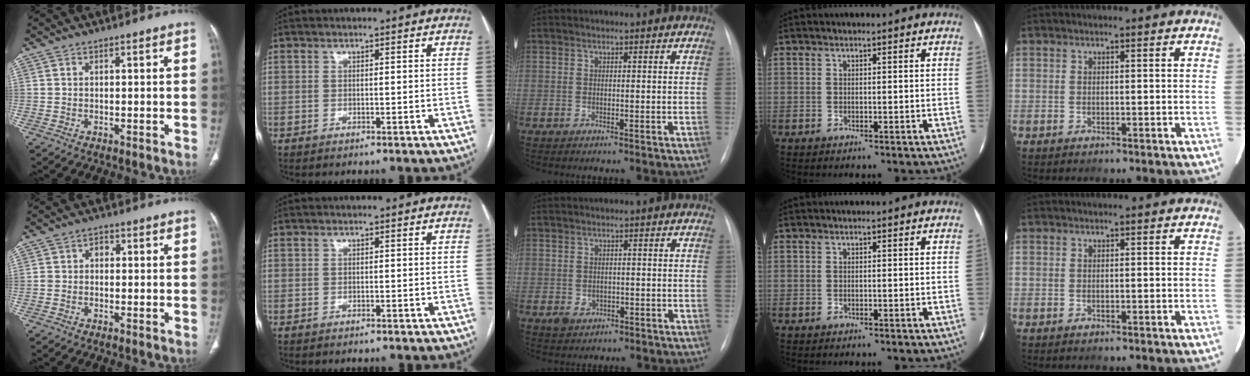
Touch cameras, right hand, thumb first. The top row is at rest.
{"thumb": {"total": 2.3, "force": [-0.1, 1.9, 1.3], "torque": [-0.010, 0.013, -0.007]}, "middle": {"total": 2.3, "force": [-0.7, 1.9, 1.0], "torque": [-0.013, 0.001, 0.000]}}